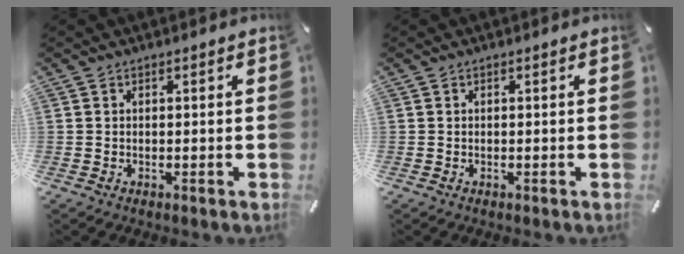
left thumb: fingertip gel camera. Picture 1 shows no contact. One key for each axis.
{"total": 0.0}